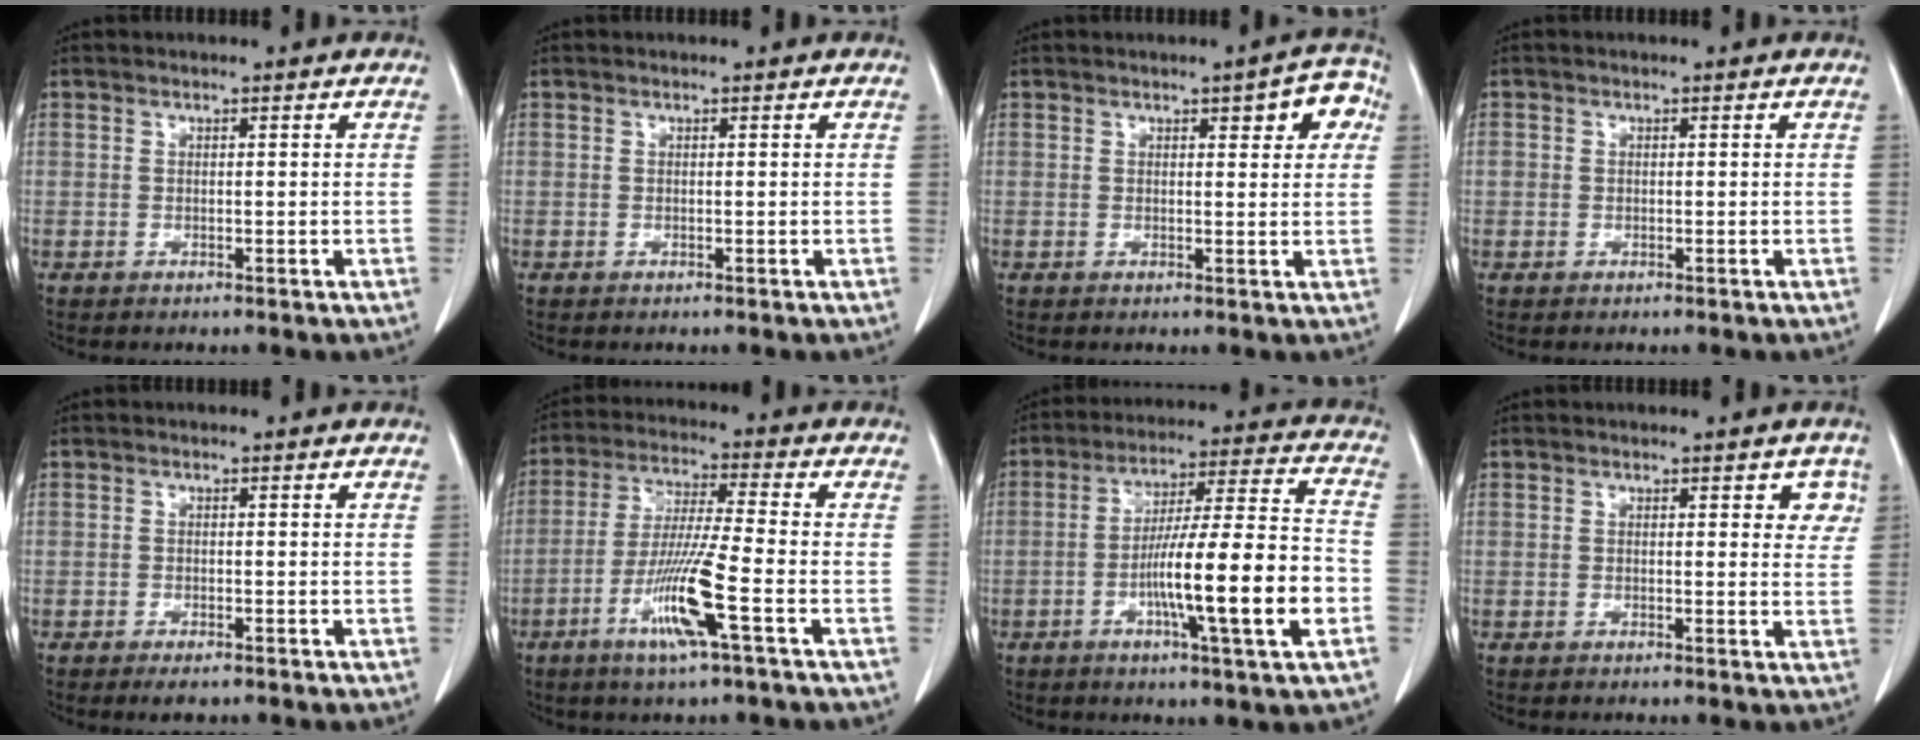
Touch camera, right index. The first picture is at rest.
{"total": 0.0}
{"total": 5.0, "force": [1.9, 1.7, 4.3], "torque": [-0.042, 0.012, 0.017]}
{"total": 1.0, "force": [0.0, 0.9, 0.3], "torque": [-0.001, 0.009, 0.000]}
{"total": 1.8, "force": [-1.3, 0.5, 1.2], "torque": [-0.023, -0.004, -0.013]}
{"total": 10.9, "force": [-4.5, -0.5, 10.0], "torque": [-0.197, -0.017, -0.089]}
{"total": 16.7, "force": [-4.7, 0.2, 16.0], "torque": [-0.267, 0.002, -0.078]}
{"total": 3.1, "force": [1.5, 1.7, 2.2], "torque": [-0.007, 0.002, 0.010]}